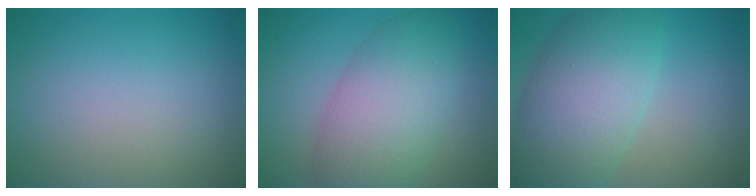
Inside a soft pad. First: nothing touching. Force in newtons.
{"total": 7.2, "press": 7.2, "slide": 0.2}
{"total": 8.7, "press": 8.7, "slide": 0.2}